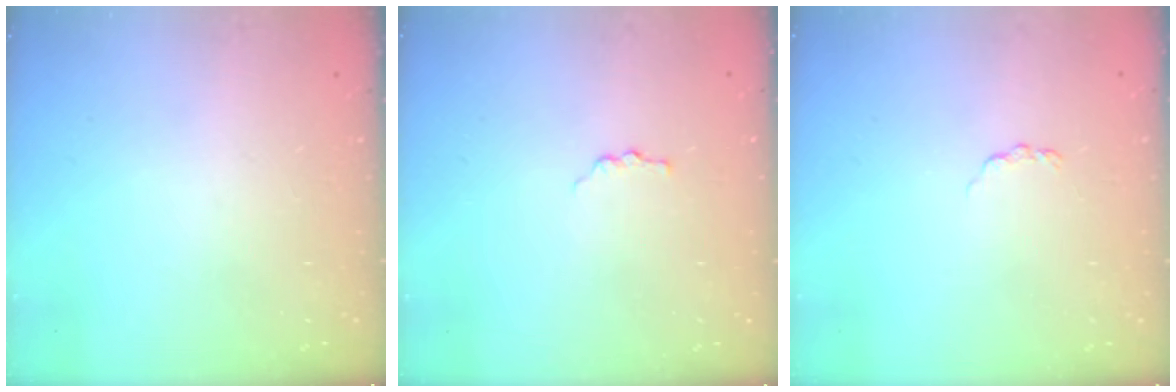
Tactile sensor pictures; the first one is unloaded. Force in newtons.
{"total": 2.9, "press": 2.9, "slide": 0.3}
{"total": 2.8, "press": 2.7, "slide": 0.4}